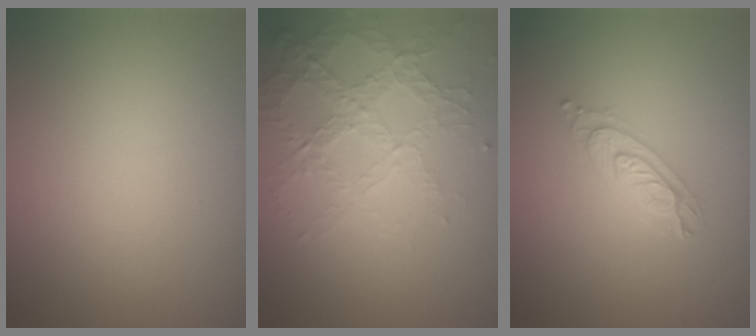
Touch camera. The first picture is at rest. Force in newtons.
{"total": 4.3, "press": 3.0, "slide": 3.0}
{"total": 2.1, "press": 2.1, "slide": 0.2}